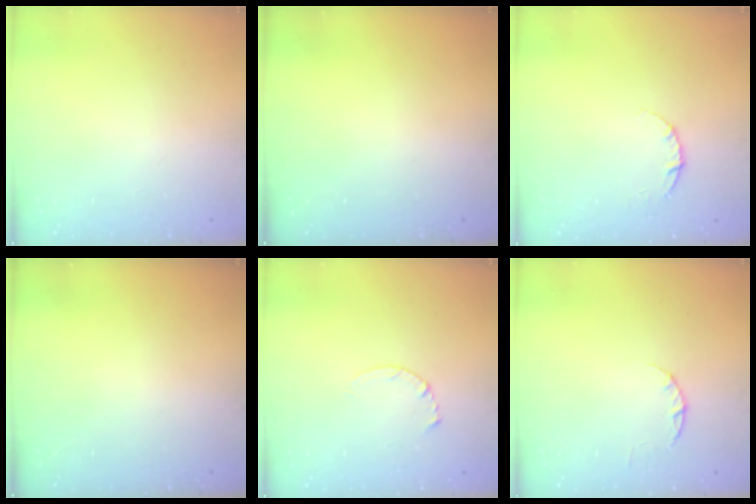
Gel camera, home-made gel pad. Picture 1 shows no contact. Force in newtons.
{"total": 0.0}
{"total": 3.8, "press": 3.8, "slide": 0.3}
{"total": 0.0}
{"total": 3.5, "press": 3.5, "slide": 0.4}
{"total": 2.4, "press": 2.3, "slide": 0.4}